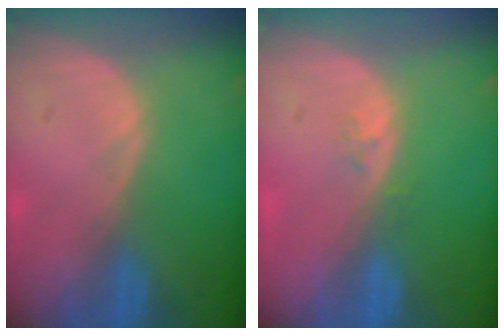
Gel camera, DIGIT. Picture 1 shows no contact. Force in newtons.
{"total": 1.1, "press": 0.8, "slide": 0.7}